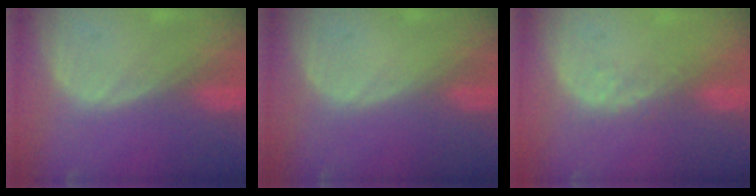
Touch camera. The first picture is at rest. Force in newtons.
{"total": 0.0}
{"total": 2.2, "press": 1.6, "slide": 1.5}